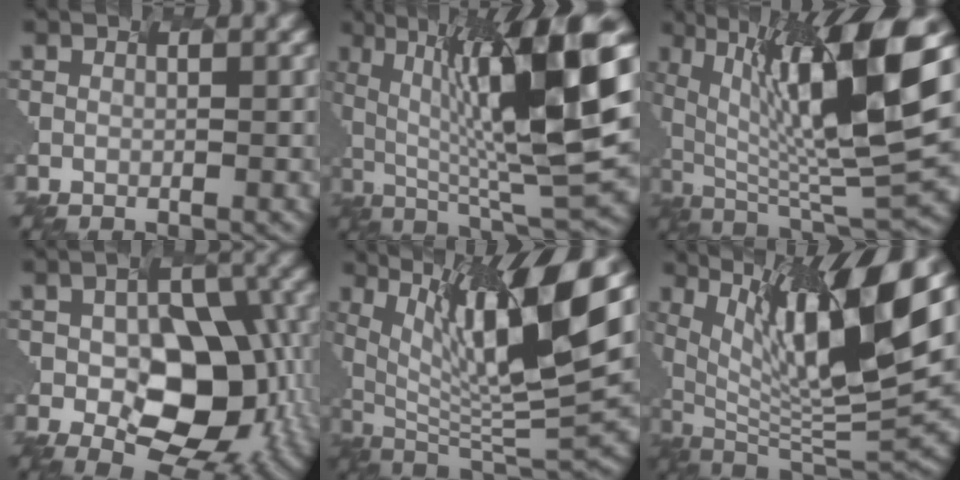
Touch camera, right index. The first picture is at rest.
{"total": 13.7, "force": [2.2, 3.2, 13.1], "torque": [-0.222, 0.007, 0.045]}
{"total": 12.6, "force": [3.2, 3.1, 11.8], "torque": [-0.209, 0.004, 0.070]}
{"total": 10.0, "force": [-2.7, 6.0, 7.5], "torque": [-0.122, -0.009, -0.026]}
{"total": 11.8, "force": [4.5, 2.8, 10.5], "torque": [-0.189, -0.001, 0.097]}
{"total": 12.4, "force": [5.0, 3.3, 10.8], "torque": [-0.193, 0.000, 0.103]}